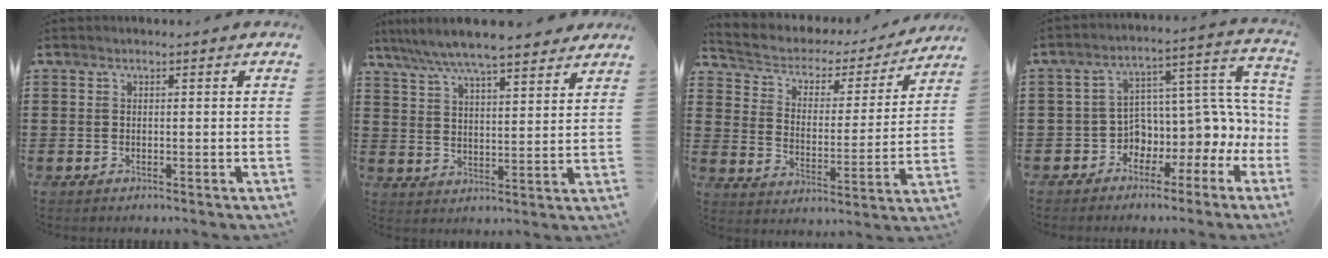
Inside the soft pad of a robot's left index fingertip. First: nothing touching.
{"total": 6.9, "force": [6.2, 0.3, 2.9], "torque": [-0.079, -0.028, 0.109]}
{"total": 2.9, "force": [2.2, 1.8, 0.7], "torque": [-0.035, -0.017, 0.026]}
{"total": 5.0, "force": [0.0, 3.7, 3.3], "torque": [-0.086, -0.038, -0.004]}